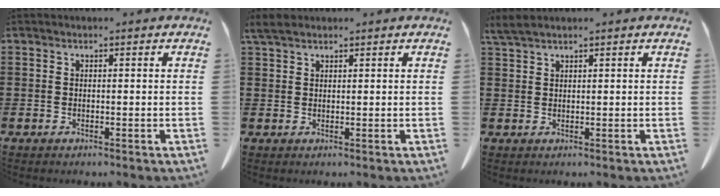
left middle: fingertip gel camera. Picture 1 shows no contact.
{"total": 2.3, "force": [1.7, 0.7, 1.3], "torque": [-0.031, 0.006, 0.032]}
{"total": 2.0, "force": [1.6, 0.1, 1.1], "torque": [-0.026, 0.000, 0.030]}